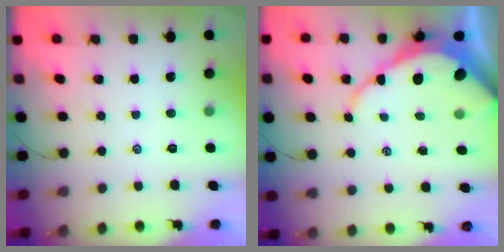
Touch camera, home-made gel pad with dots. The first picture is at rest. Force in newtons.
{"total": 12.1, "press": 12.0, "slide": 1.0}